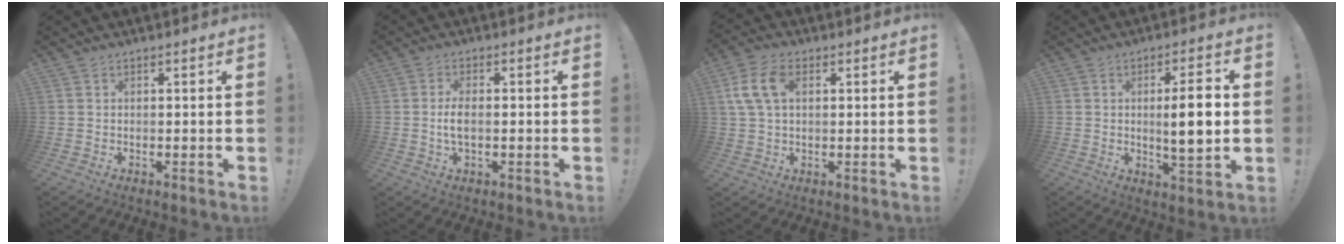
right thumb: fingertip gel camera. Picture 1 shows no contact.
{"total": 4.3, "force": [-0.3, 1.9, 3.9], "torque": [-0.074, -0.001, -0.010]}
{"total": 9.8, "force": [2.6, 6.1, 7.3], "torque": [-0.148, 0.007, 0.048]}
{"total": 10.2, "force": [0.7, 1.7, 10.0], "torque": [-0.151, -0.010, 0.002]}